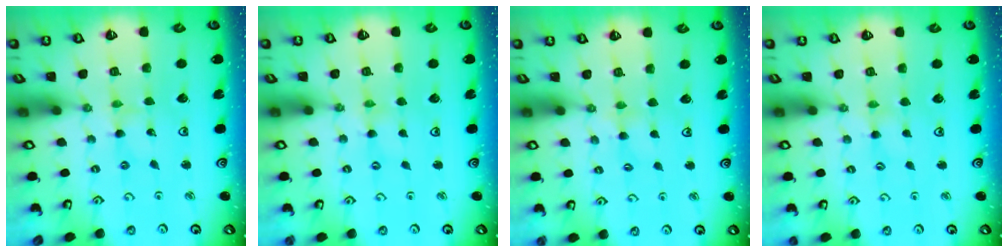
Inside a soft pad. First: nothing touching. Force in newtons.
{"total": 0.0}
{"total": 2.4, "press": 2.4, "slide": 0.4}
{"total": 1.8, "press": 1.8, "slide": 0.2}